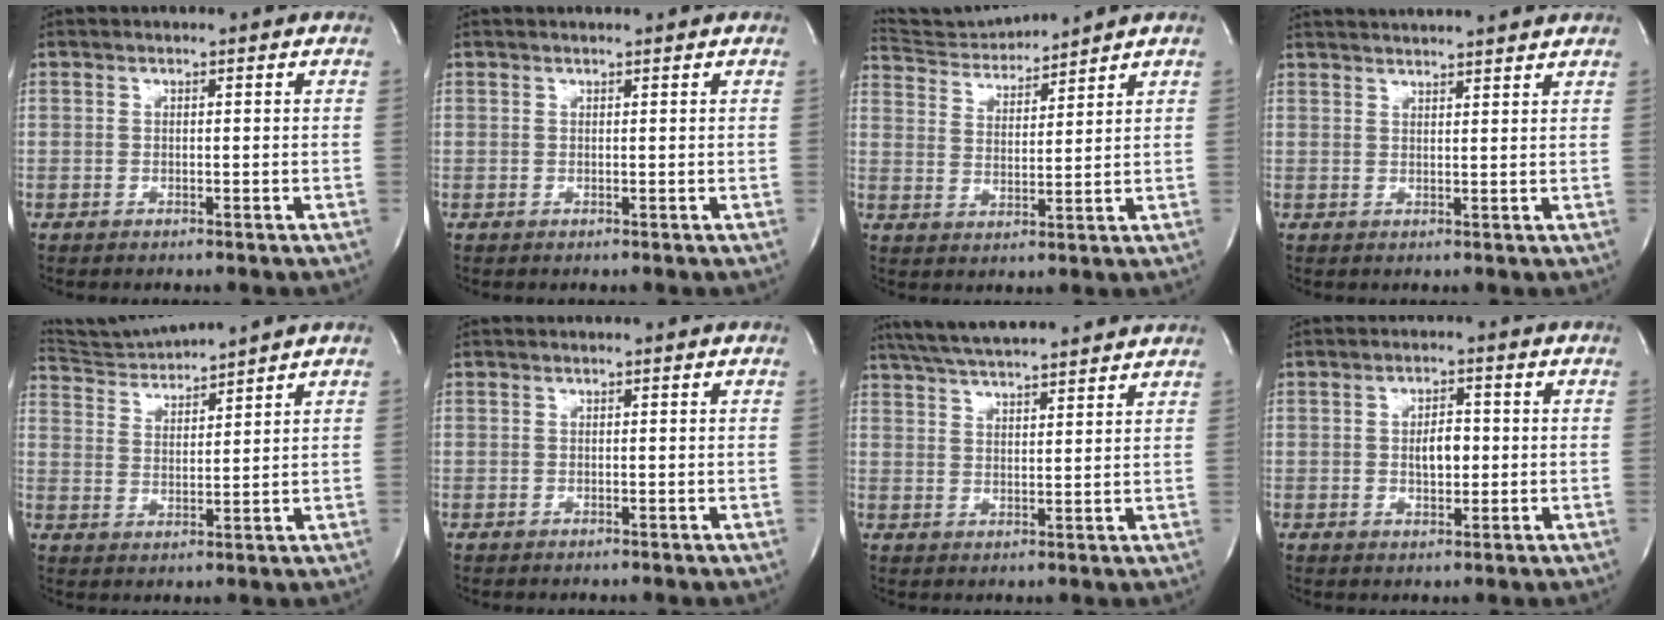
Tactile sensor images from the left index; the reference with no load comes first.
{"total": 1.1, "force": [1.1, -0.1, 0.4], "torque": [-0.004, 0.002, 0.014]}
{"total": 6.7, "force": [6.6, -1.1, -0.4], "torque": [-0.003, 0.002, 0.134]}
{"total": 11.2, "force": [10.4, 0.3, 4.1], "torque": [-0.069, 0.016, 0.134]}
{"total": 6.1, "force": [5.9, -1.8, 0.0], "torque": [-0.014, -0.006, 0.121]}
{"total": 0.0}
{"total": 14.6, "force": [13.0, 1.4, 6.5], "torque": [-0.117, 0.024, 0.194]}
{"total": 3.8, "force": [-0.4, 1.8, 3.3], "torque": [-0.051, -0.008, -0.005]}